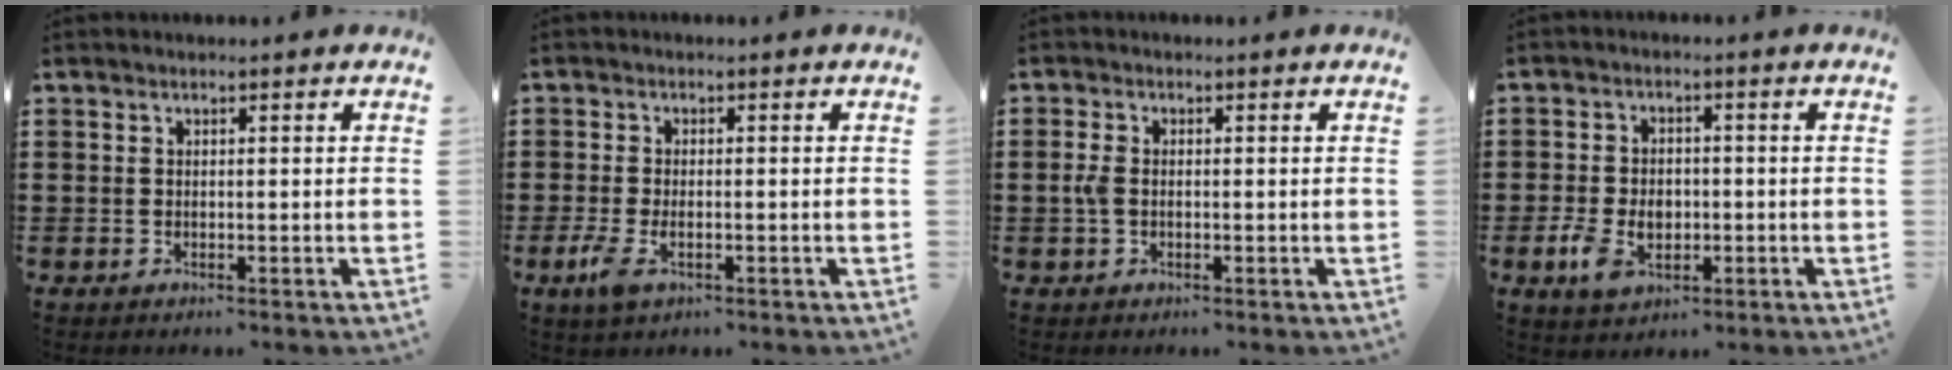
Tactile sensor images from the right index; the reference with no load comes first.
{"total": 2.9, "force": [-1.3, 1.2, 2.3], "torque": [-0.054, -0.006, -0.026]}
{"total": 2.2, "force": [-0.2, 1.4, 1.8], "torque": [-0.051, 0.000, -0.009]}
{"total": 5.1, "force": [-1.3, 3.6, 3.3], "torque": [-0.084, 0.001, -0.029]}